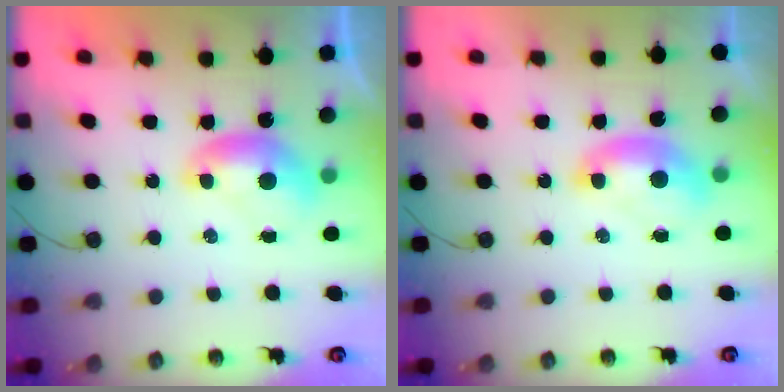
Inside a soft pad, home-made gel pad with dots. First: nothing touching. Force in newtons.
{"total": 1.9, "press": 1.9, "slide": 0.4}